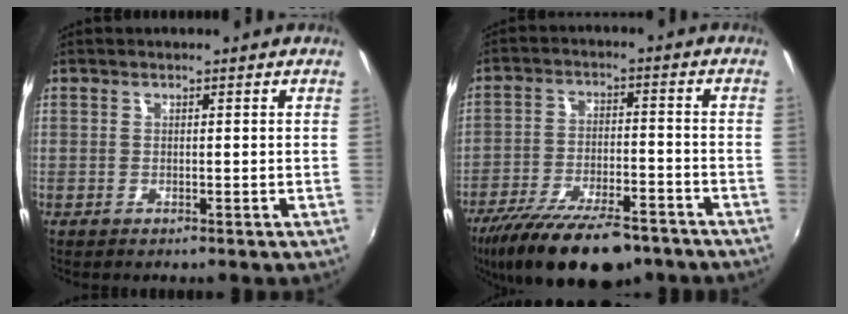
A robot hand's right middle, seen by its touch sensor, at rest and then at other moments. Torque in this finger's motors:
{"motor_torque": [1.11, -1.03, 0.32, 0.15]}